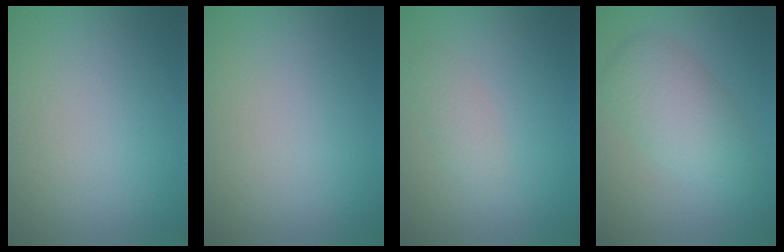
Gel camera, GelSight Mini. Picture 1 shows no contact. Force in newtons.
{"total": 0.0}
{"total": 1.3, "press": 1.3, "slide": 0.0}
{"total": 4.5, "press": 4.5, "slide": 0.2}